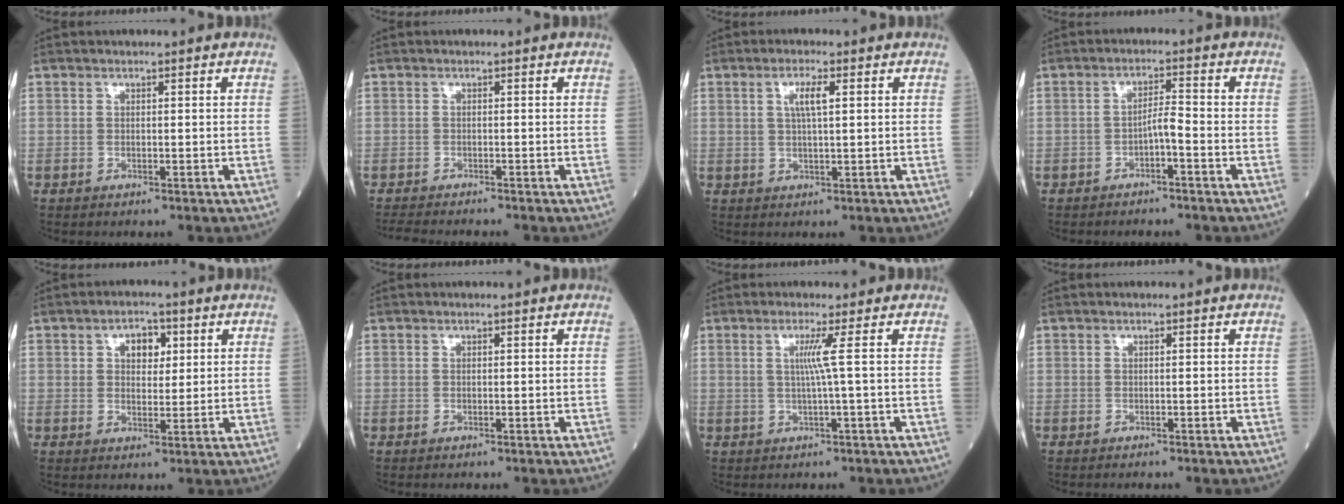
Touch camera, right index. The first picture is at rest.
{"total": 3.2, "force": [-3.1, 0.2, 0.8], "torque": [-0.017, -0.016, -0.054]}
{"total": 3.5, "force": [1.2, 0.5, 3.3], "torque": [-0.065, 0.002, 0.020]}
{"total": 2.6, "force": [-1.5, 0.2, 2.1], "torque": [-0.037, 0.005, -0.026]}
{"total": 4.4, "force": [1.7, 2.6, 3.1], "torque": [-0.047, 0.009, 0.025]}
{"total": 0.0}
{"total": 2.9, "force": [0.4, -1.3, 2.5], "torque": [-0.052, -0.003, 0.010]}
{"total": 0.0}